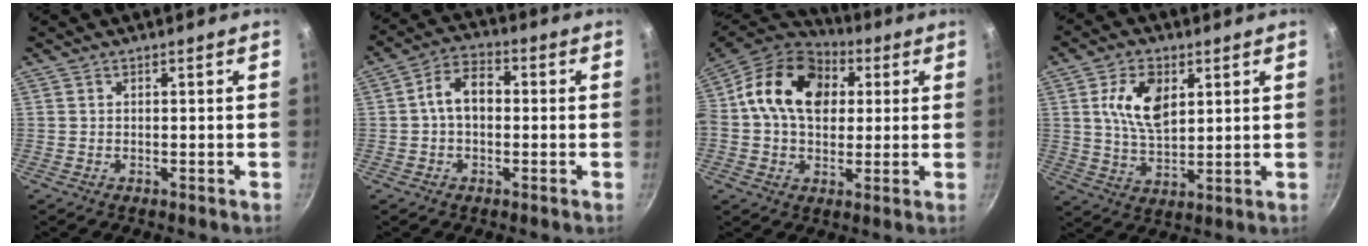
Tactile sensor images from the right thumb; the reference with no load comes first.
{"total": 7.5, "force": [0.2, 5.0, 5.6], "torque": [-0.075, 0.026, -0.009]}
{"total": 18.6, "force": [4.2, 13.6, 12.0], "torque": [-0.180, 0.019, 0.054]}
{"total": 10.4, "force": [3.3, 6.0, 7.8], "torque": [-0.128, -0.015, 0.063]}